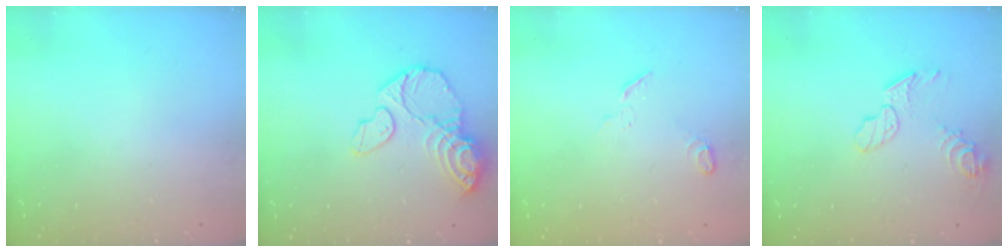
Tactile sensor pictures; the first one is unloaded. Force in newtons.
{"total": 13.3, "press": 13.2, "slide": 1.8}
{"total": 4.2, "press": 4.2, "slide": 0.5}
{"total": 8.1, "press": 8.1, "slide": 0.1}